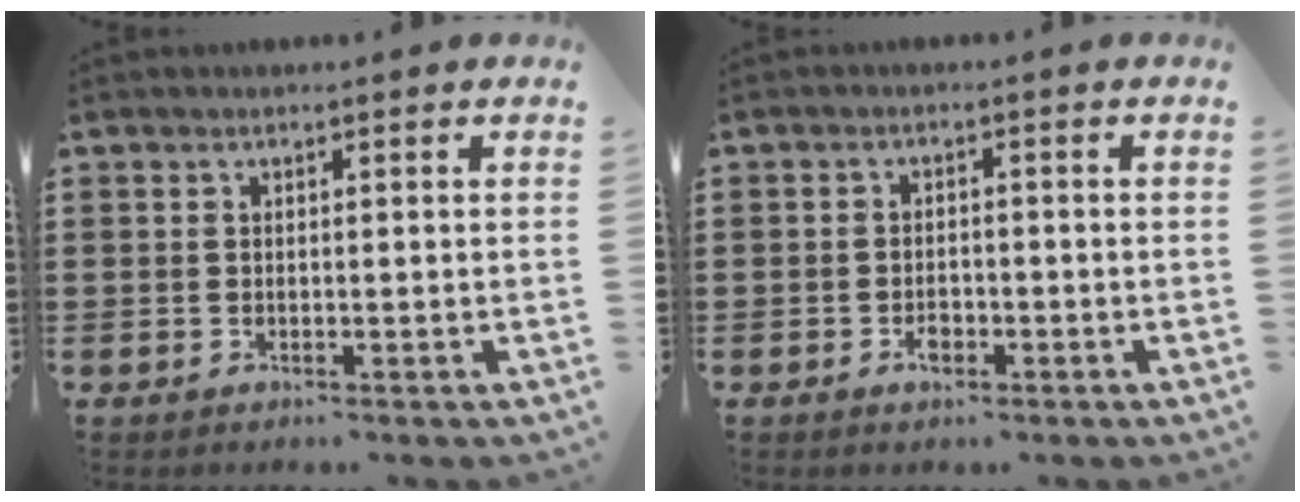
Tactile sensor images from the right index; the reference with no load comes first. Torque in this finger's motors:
{"motor_torque": [1.06, 1.08, 0.03, 0.00]}